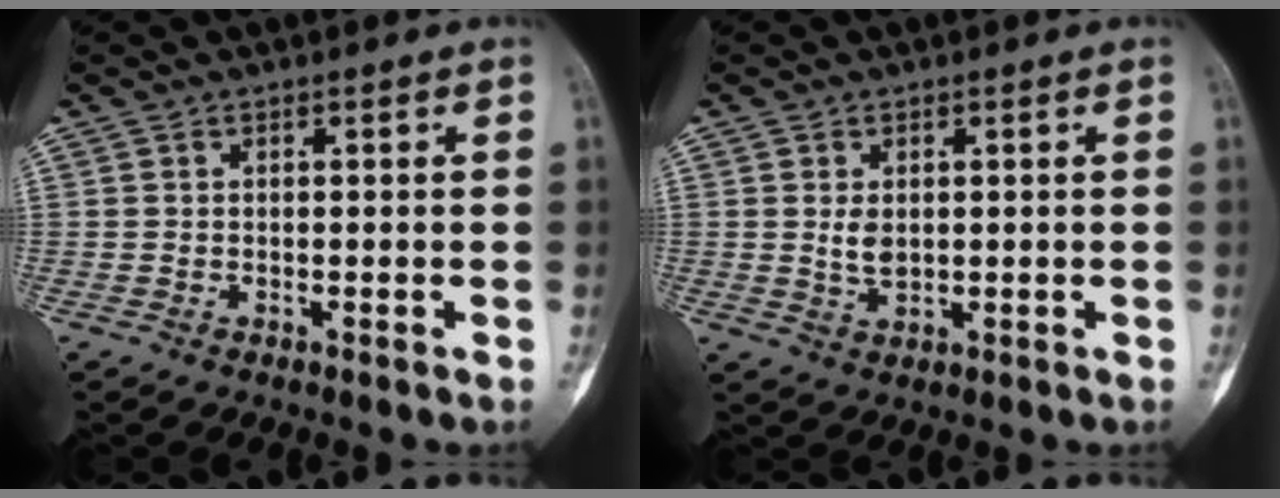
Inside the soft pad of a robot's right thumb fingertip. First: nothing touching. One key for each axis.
{"total": 3.0, "fx": 0.5, "fy": 1.9, "fz": 2.3, "tx": -0.036, "ty": -0.007, "tz": 0.015}